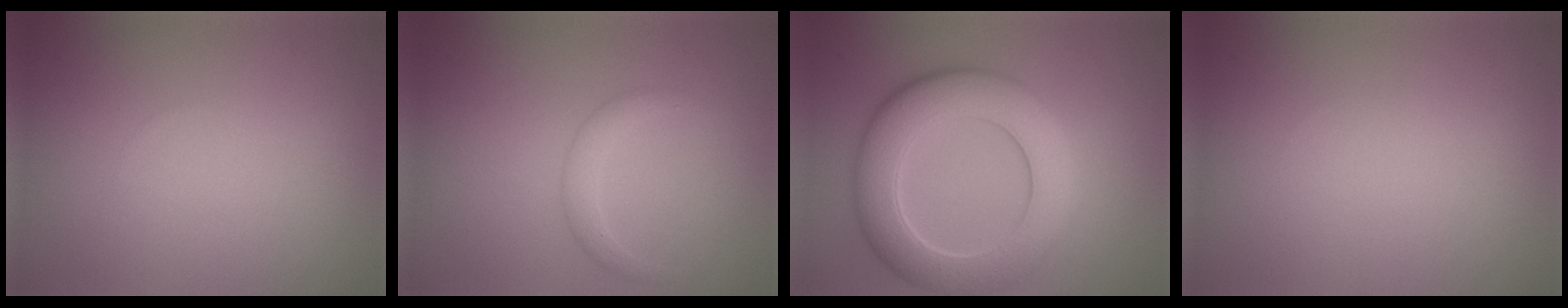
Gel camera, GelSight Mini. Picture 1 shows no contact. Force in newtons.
{"total": 1.5, "press": 1.5, "slide": 0.1}
{"total": 8.2, "press": 8.2, "slide": 0.2}
{"total": 0.0}